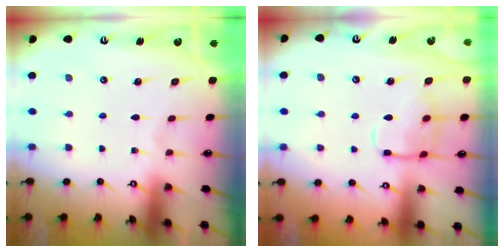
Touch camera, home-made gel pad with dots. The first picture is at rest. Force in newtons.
{"total": 10.8, "press": 10.7, "slide": 0.8}